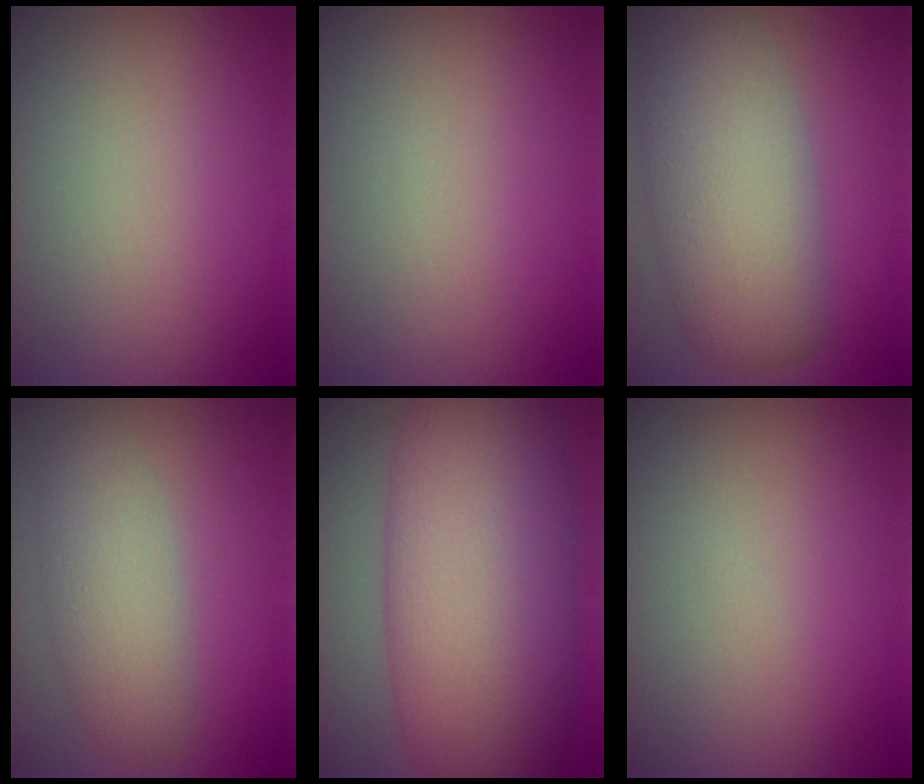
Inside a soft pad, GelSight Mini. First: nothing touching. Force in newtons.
{"total": 0.0}
{"total": 7.6, "press": 7.6, "slide": 0.3}
{"total": 4.0, "press": 4.0, "slide": 0.1}
{"total": 13.4, "press": 13.4, "slide": 0.0}
{"total": 0.0}